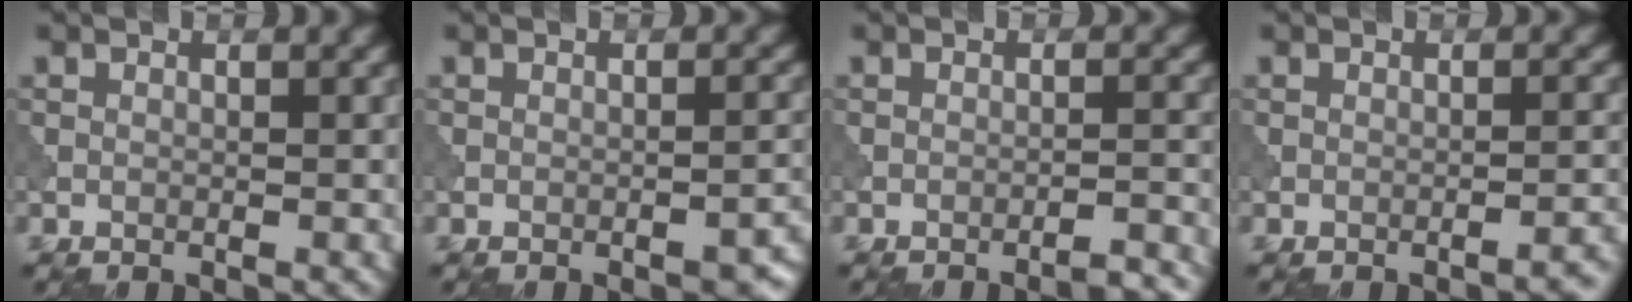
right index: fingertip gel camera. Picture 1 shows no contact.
{"total": 2.4, "force": [-1.7, 0.6, 1.6], "torque": [-0.018, 0.004, -0.022]}
{"total": 3.2, "force": [-2.8, 0.4, 1.5], "torque": [-0.017, 0.016, -0.042]}
{"total": 1.6, "force": [-1.2, 0.4, 0.9], "torque": [-0.003, 0.007, -0.020]}